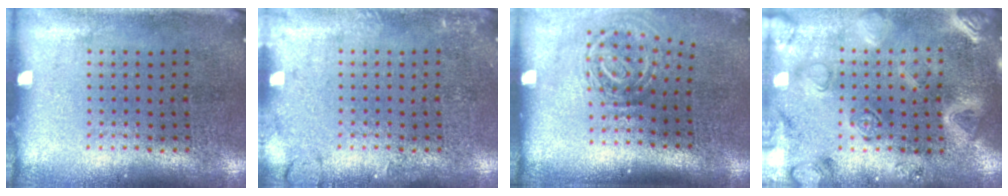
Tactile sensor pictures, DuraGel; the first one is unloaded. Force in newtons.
{"total": 1.7, "press": 1.7, "slide": 0.3}
{"total": 1.9, "press": 1.2, "slide": 1.5}
{"total": 3.2, "press": 3.0, "slide": 1.0}